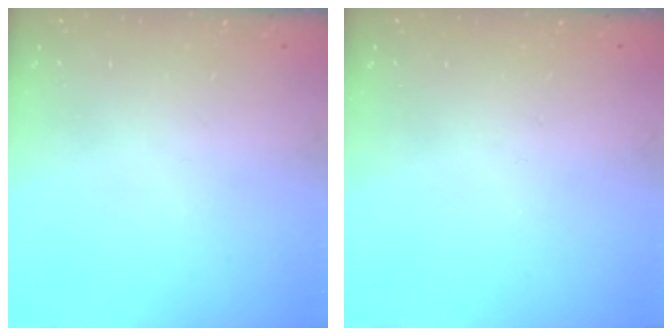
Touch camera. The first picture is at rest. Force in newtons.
{"total": 0.0}